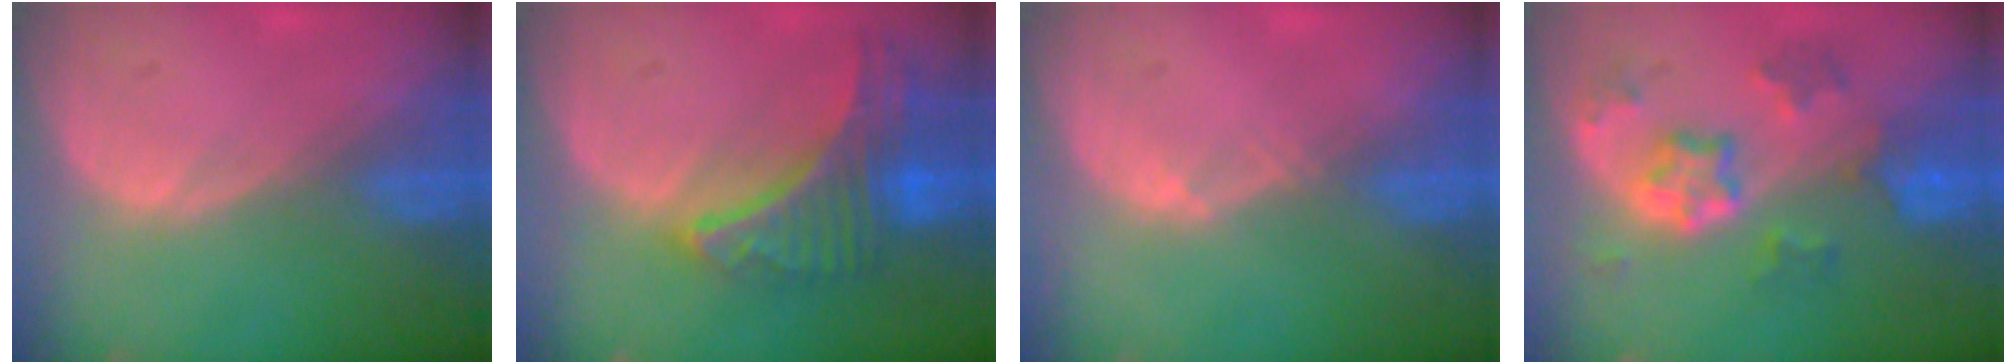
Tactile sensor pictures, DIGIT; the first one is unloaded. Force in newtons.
{"total": 9.1, "press": 8.0, "slide": 4.3}
{"total": 0.6, "press": 0.5, "slide": 0.3}
{"total": 7.3, "press": 6.4, "slide": 3.4}